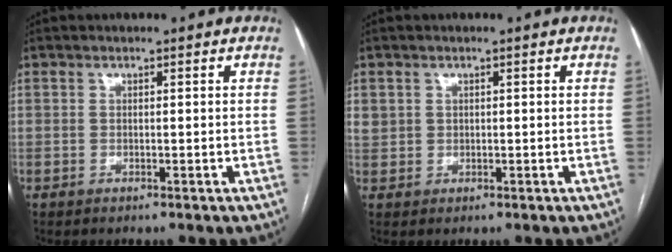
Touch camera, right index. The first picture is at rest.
{"total": 2.2, "force": [0.9, 1.9, 0.4], "torque": [0.002, 0.011, 0.019]}